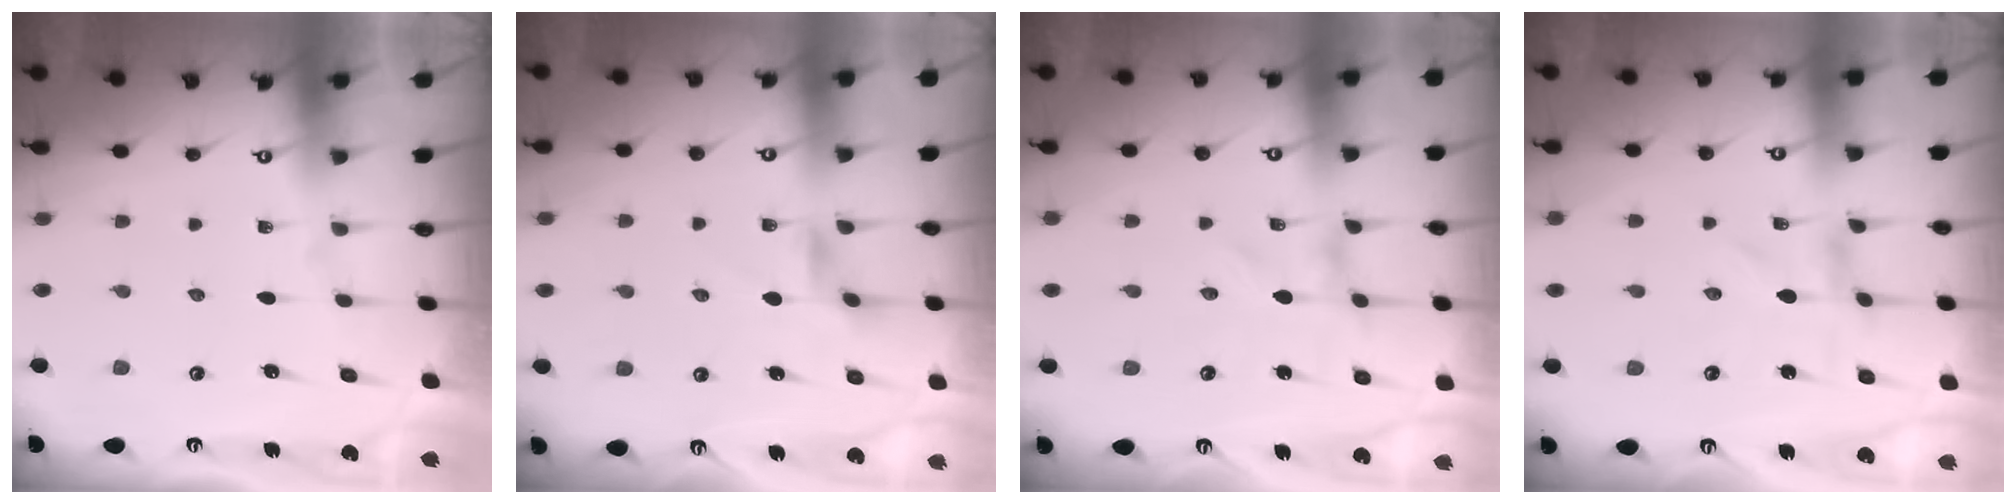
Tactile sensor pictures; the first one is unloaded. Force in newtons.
{"total": 3.1, "press": 3.1, "slide": 0.5}
{"total": 0.0}
{"total": 0.0}